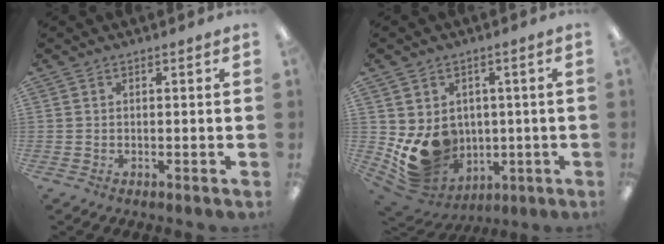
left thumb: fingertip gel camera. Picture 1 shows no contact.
{"total": 11.4, "force": [-0.8, 10.0, 5.3], "torque": [-0.095, -0.021, 0.001]}